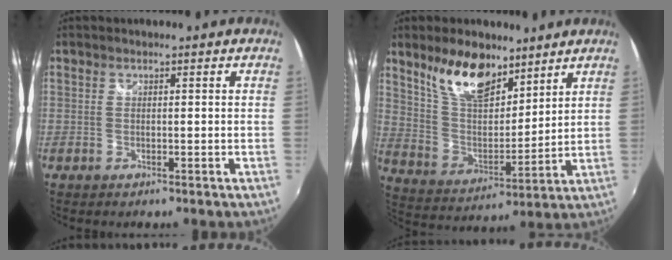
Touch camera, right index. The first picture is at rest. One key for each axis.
{"total": 14.0, "fx": 9.5, "fy": 6.4, "fz": 8.1, "tx": -0.152, "ty": 0.006, "tz": 0.184}